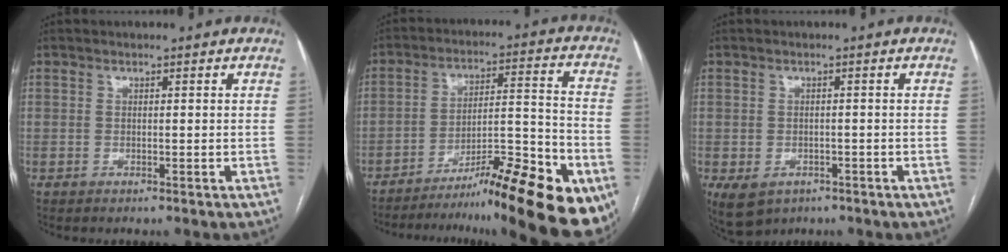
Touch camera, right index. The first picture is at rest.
{"total": 20.4, "force": [-14.3, 1.0, 14.5], "torque": [-0.147, 0.020, -0.225]}
{"total": 5.6, "force": [-3.1, 4.0, 2.5], "torque": [-0.045, -0.001, -0.036]}